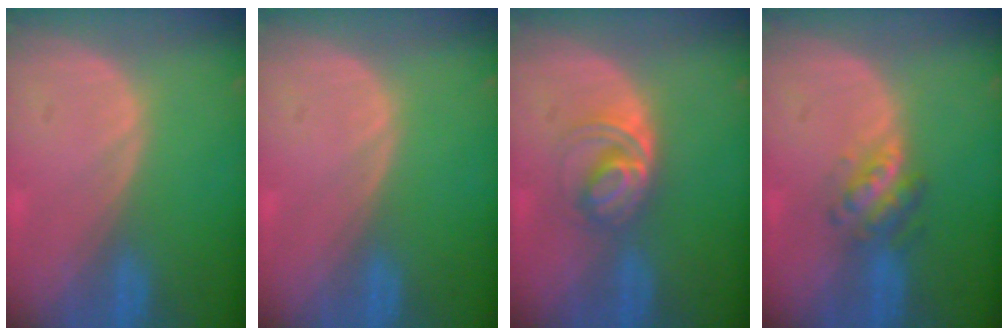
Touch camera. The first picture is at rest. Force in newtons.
{"total": 0.0}
{"total": 5.0, "press": 4.9, "slide": 1.0}
{"total": 4.9, "press": 4.4, "slide": 2.1}